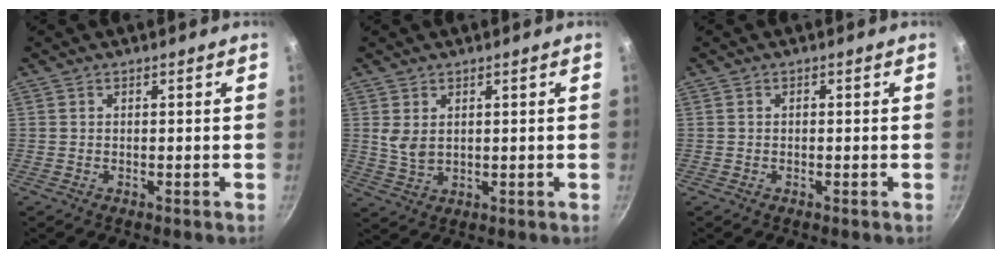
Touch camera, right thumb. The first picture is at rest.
{"total": 3.9, "force": [1.2, 2.5, 2.8], "torque": [-0.049, -0.010, 0.031]}
{"total": 0.0}